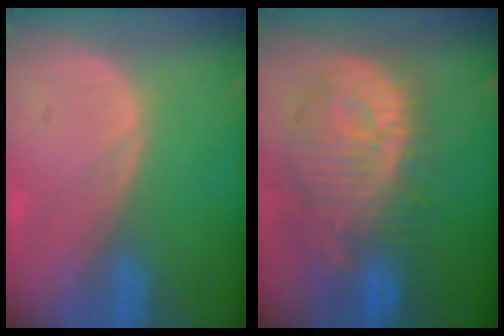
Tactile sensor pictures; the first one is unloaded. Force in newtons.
{"total": 12.3, "press": 11.1, "slide": 5.2}